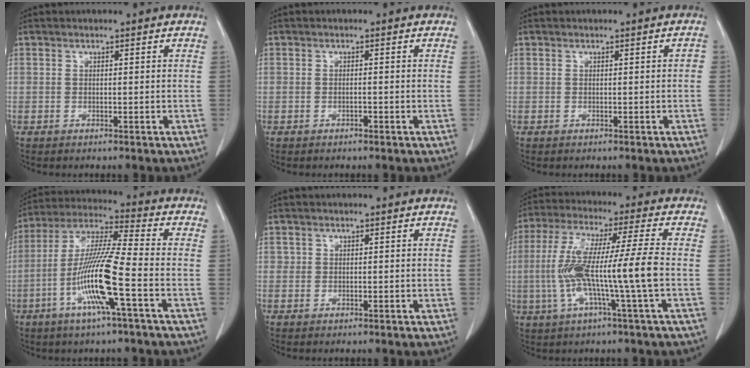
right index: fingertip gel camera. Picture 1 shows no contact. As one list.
[{"total": 0.6, "force": [-0.4, 0.2, 0.4], "torque": [-0.011, 0.001, -0.006]}, {"total": 0.6, "force": [-0.2, 0.3, 0.5], "torque": [0.000, 0.003, -0.002]}, {"total": 13.6, "force": [-4.5, -0.1, 12.8], "torque": [-0.259, -0.004, -0.094]}, {"total": 0.6, "force": [0.0, 0.6, 0.2], "torque": [-0.001, 0.006, 0.001]}, {"total": 13.1, "force": [-2.1, -1.0, 12.8], "torque": [-0.253, 0.009, -0.044]}]